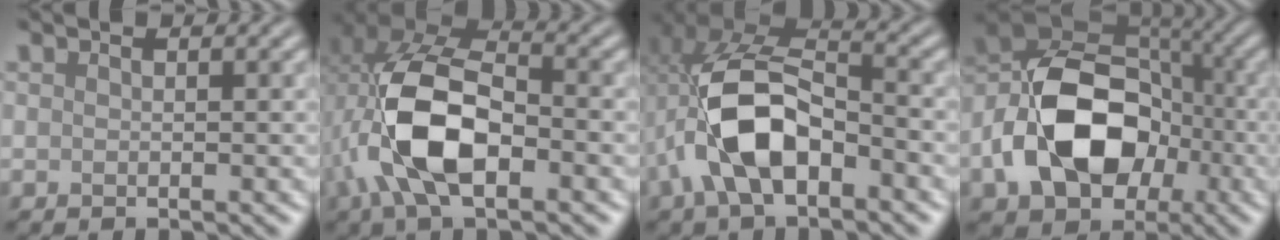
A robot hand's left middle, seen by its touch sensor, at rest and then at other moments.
{"total": 11.1, "force": [-2.2, 6.0, 9.1], "torque": [-0.194, 0.001, -0.044]}
{"total": 9.5, "force": [-2.5, 5.2, 7.6], "torque": [-0.162, 0.012, -0.047]}
{"total": 12.1, "force": [-3.4, 8.4, 8.0], "torque": [-0.147, -0.003, -0.061]}